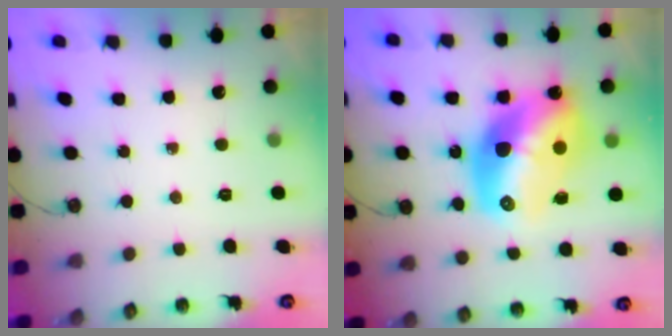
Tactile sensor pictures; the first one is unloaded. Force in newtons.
{"total": 19.1, "press": 19.1, "slide": 1.5}